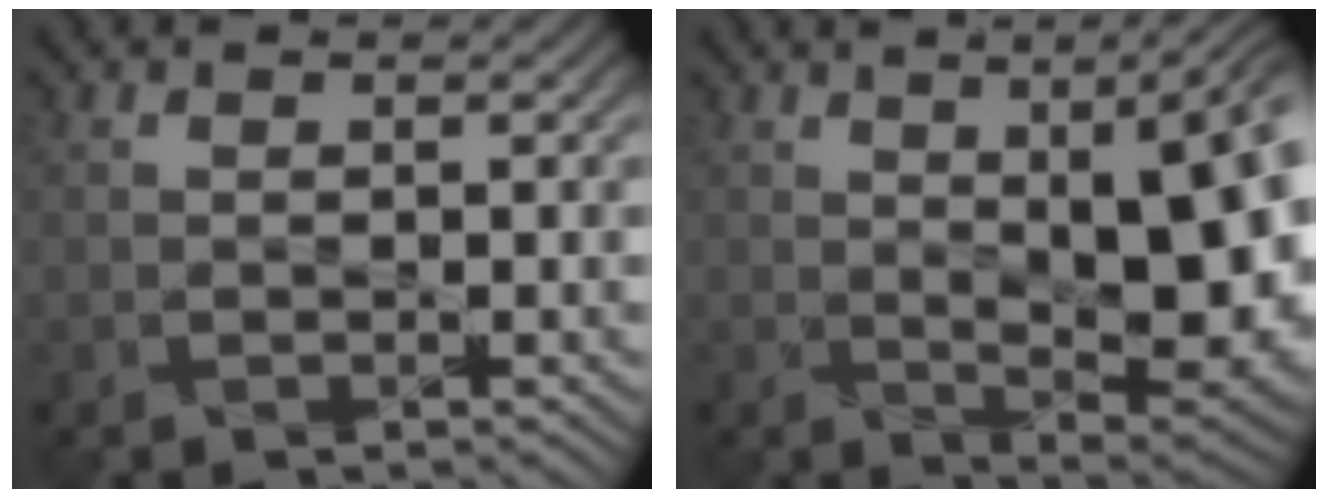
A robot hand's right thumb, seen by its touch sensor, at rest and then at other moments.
{"total": 14.3, "force": [2.1, 5.8, 12.9], "torque": [-0.169, 0.006, 0.041]}